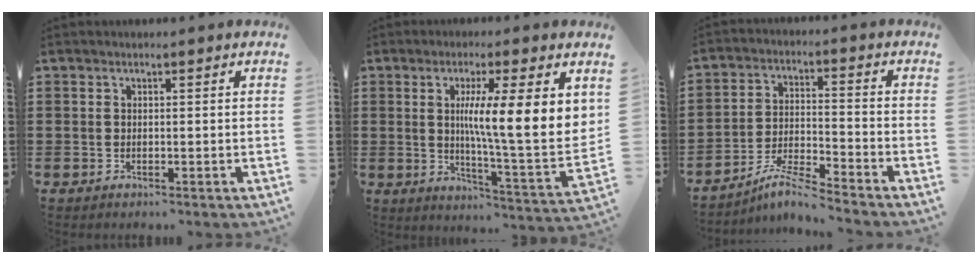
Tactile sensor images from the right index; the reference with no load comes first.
{"total": 10.7, "force": [3.1, 0.9, 10.2], "torque": [-0.172, -0.020, 0.045]}
{"total": 6.0, "force": [-5.6, -0.3, 2.2], "torque": [-0.051, -0.009, -0.110]}